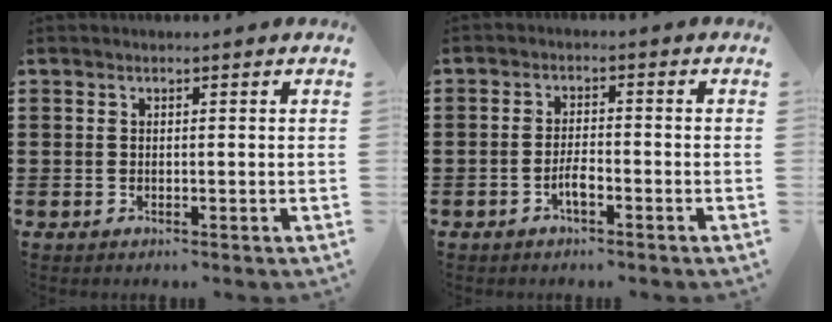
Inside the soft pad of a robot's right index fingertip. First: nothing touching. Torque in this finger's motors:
{"motor_torque": [1.09, 1.04, 0.07, 0.05]}